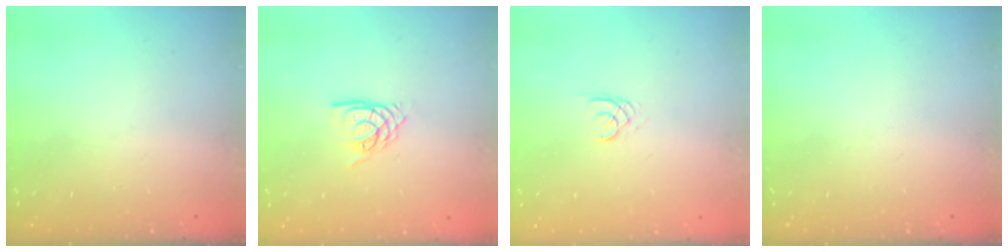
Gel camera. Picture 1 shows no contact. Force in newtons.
{"total": 6.0, "press": 6.0, "slide": 0.5}
{"total": 1.7, "press": 1.7, "slide": 0.2}
{"total": 0.0}